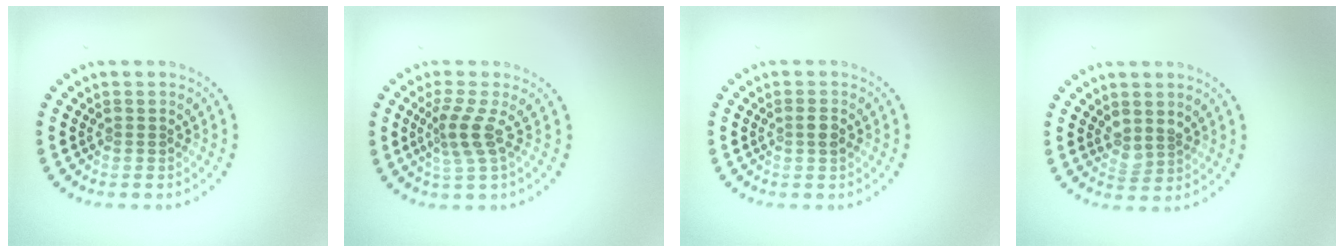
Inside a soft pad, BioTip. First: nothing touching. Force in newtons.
{"total": 2.7, "press": 1.9, "slide": 1.9}
{"total": 1.1, "press": 1.0, "slide": 0.3}
{"total": 1.6, "press": 1.3, "slide": 0.9}